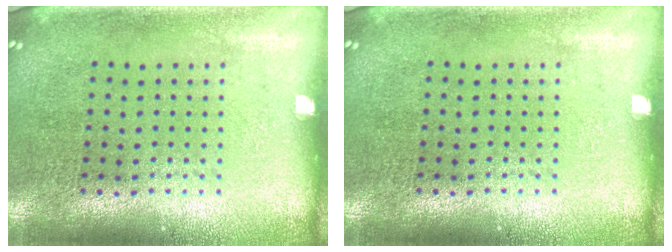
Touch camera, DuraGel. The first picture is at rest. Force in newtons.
{"total": 0.0}